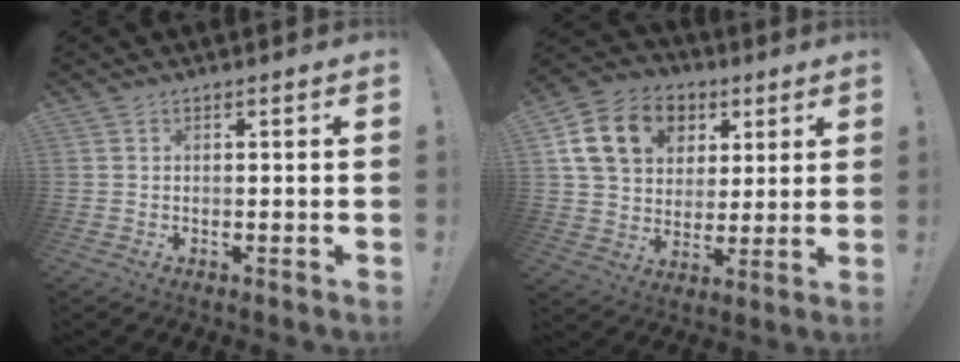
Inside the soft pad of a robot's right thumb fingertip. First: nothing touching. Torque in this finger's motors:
{"motor_torque": [0.45, 0.46, 0.61, -0.19, 0.06]}